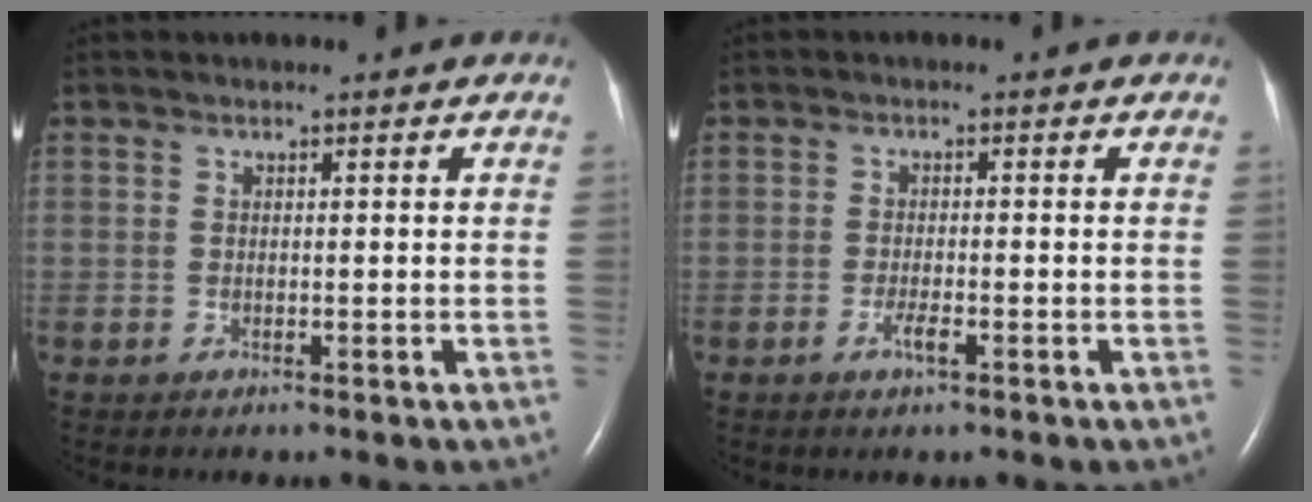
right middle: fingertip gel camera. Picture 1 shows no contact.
{"total": 2.0, "force": [-1.0, 0.3, 1.7], "torque": [-0.036, -0.001, -0.020]}